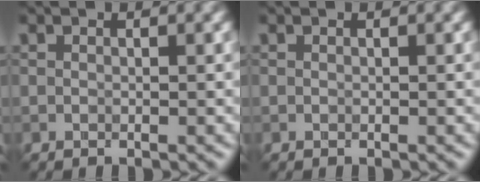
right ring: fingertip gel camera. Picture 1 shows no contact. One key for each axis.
{"total": 0.0}